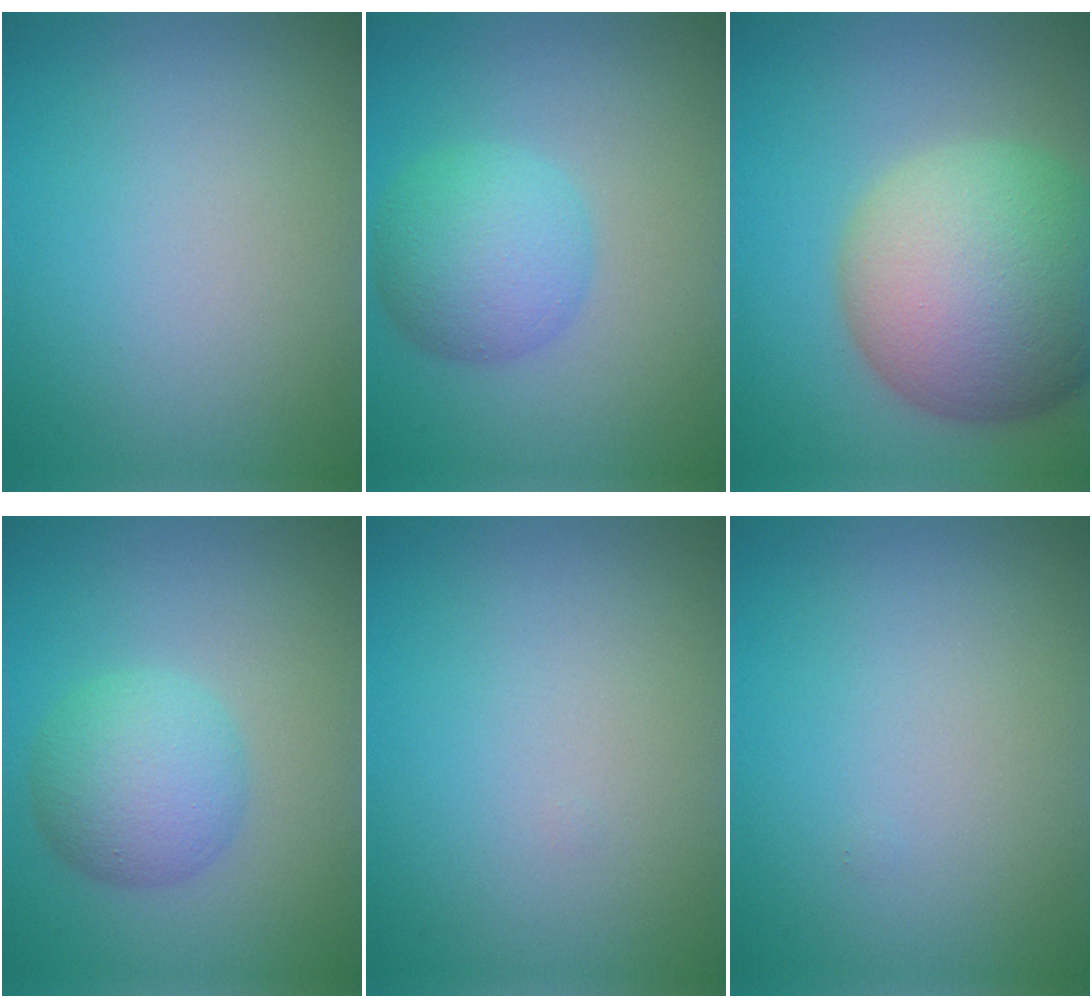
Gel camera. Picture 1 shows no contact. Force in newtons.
{"total": 5.1, "press": 5.1, "slide": 0.1}
{"total": 13.3, "press": 13.2, "slide": 0.8}
{"total": 4.7, "press": 4.7, "slide": 0.2}
{"total": 0.0}
{"total": 0.0}